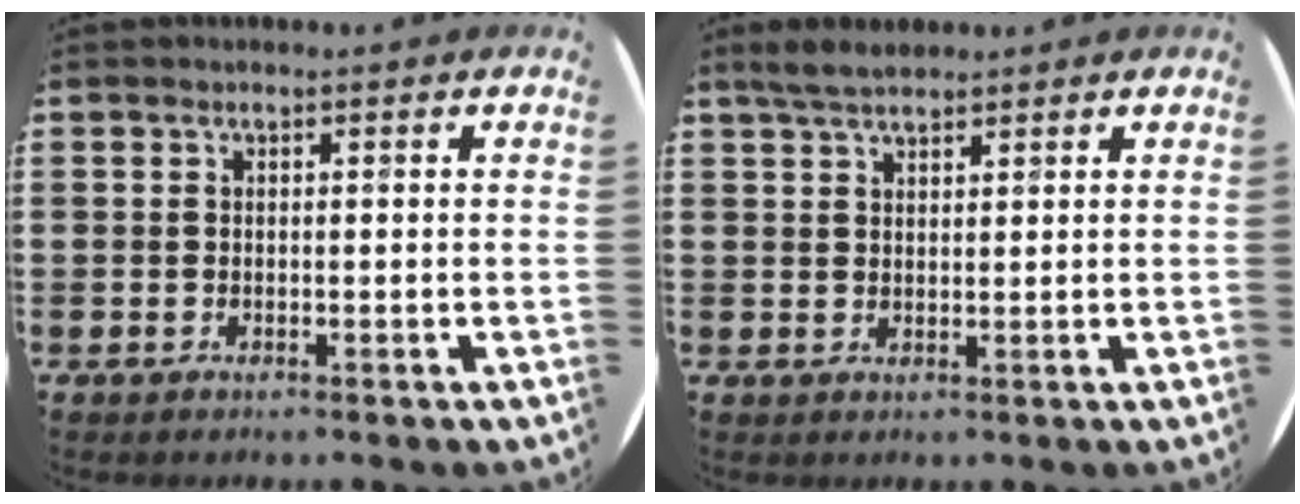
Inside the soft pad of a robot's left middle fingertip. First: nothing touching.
{"total": 3.1, "force": [2.6, 0.8, 1.3], "torque": [-0.030, 0.005, 0.049]}